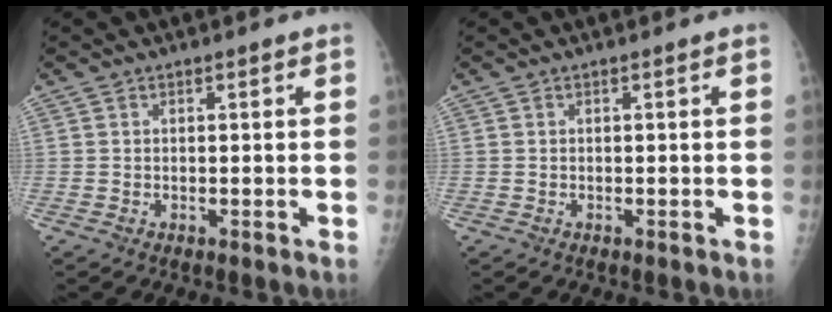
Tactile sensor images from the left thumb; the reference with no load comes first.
{"total": 0.0}